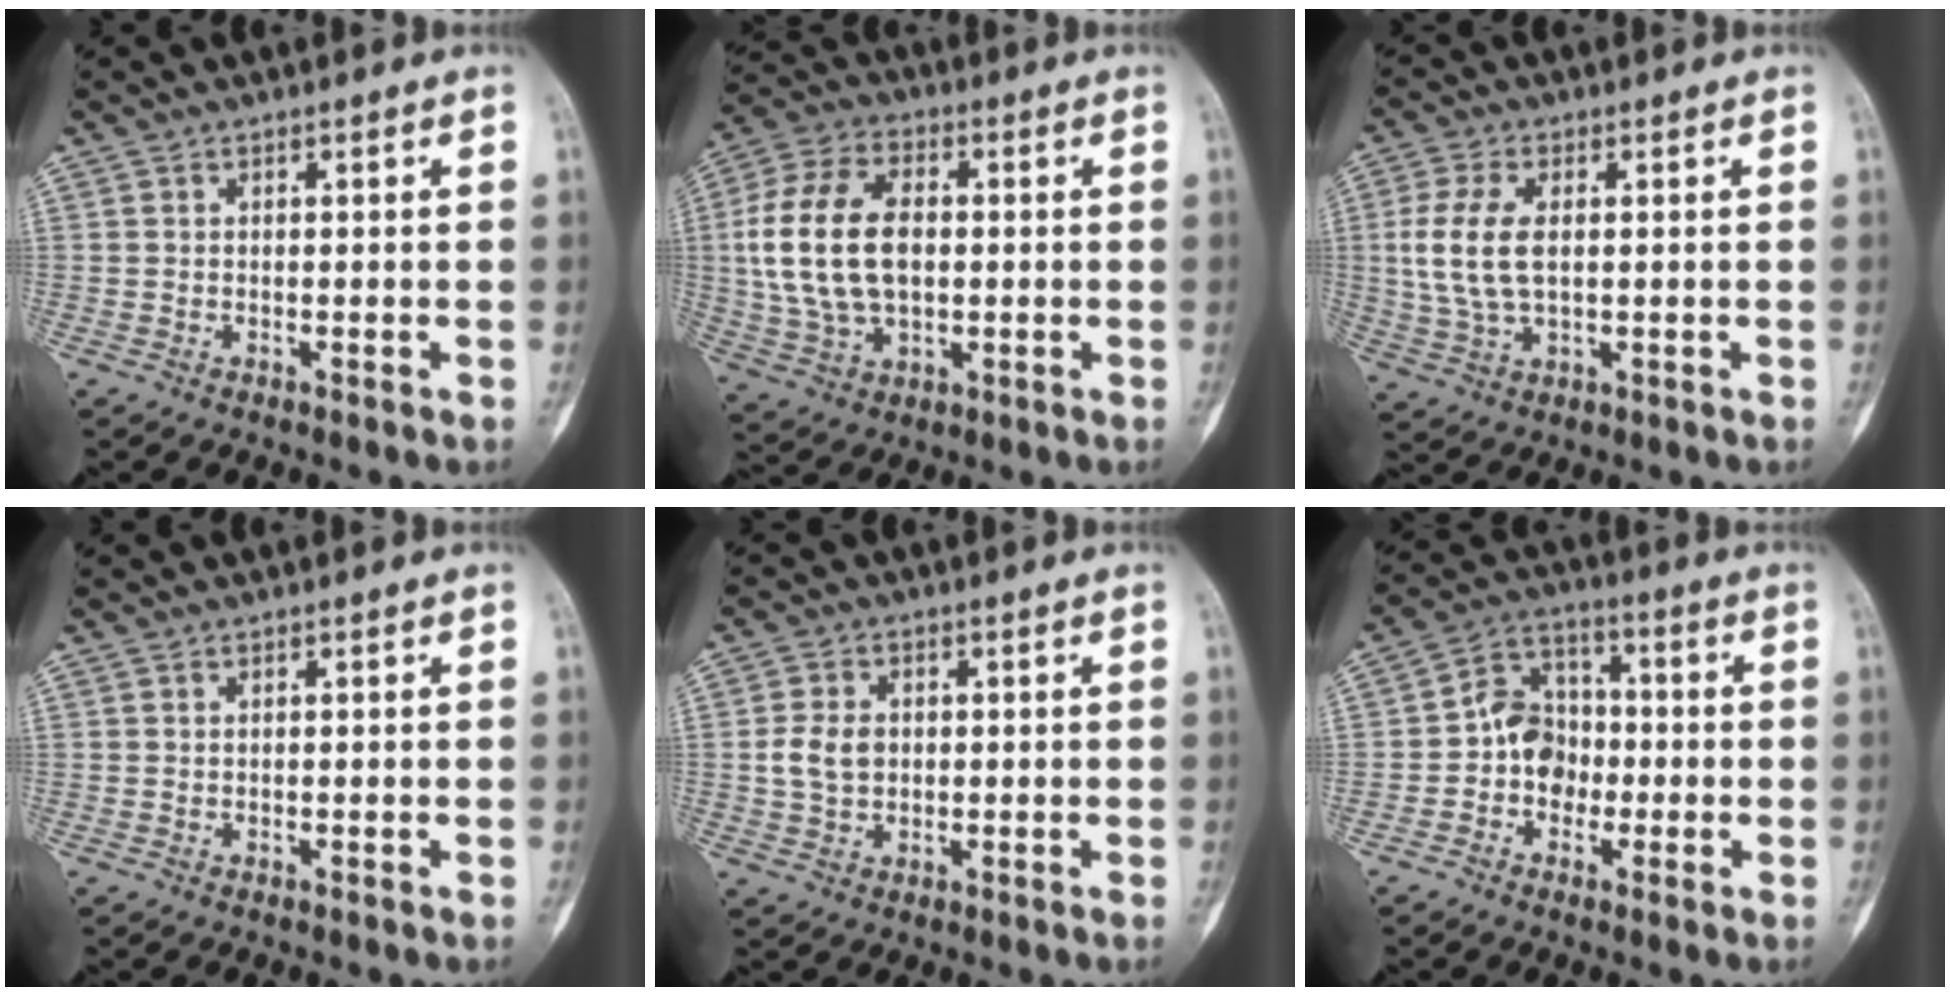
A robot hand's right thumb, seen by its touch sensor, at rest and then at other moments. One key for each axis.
{"total": 16.9, "fx": 0.8, "fy": 10.6, "fz": 13.2, "tx": -0.255, "ty": 0.014, "tz": 0.016}
{"total": 9.7, "fx": 0.9, "fy": 5.3, "fz": 8.1, "tx": -0.179, "ty": 0.001, "tz": 0.021}
{"total": 0.0}
{"total": 5.3, "fx": 0.3, "fy": 4.0, "fz": 3.5, "tx": -0.060, "ty": 0.004, "tz": 0.006}
{"total": 8.6, "fx": -1.5, "fy": 7.1, "fz": 4.5, "tx": -0.038, "ty": 0.033, "tz": -0.042}